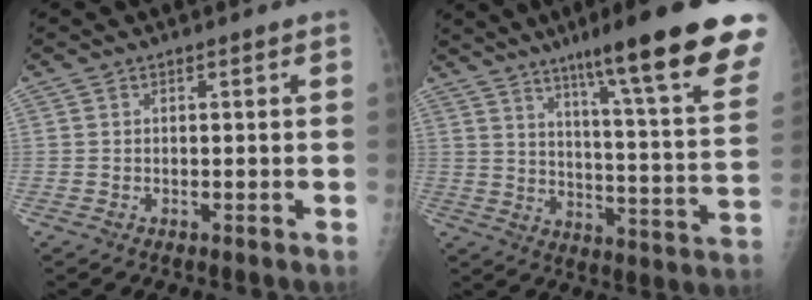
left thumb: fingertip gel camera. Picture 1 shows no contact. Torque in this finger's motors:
{"motor_torque": [2.62, 1.16, 1.70, -1.07, 0.33]}